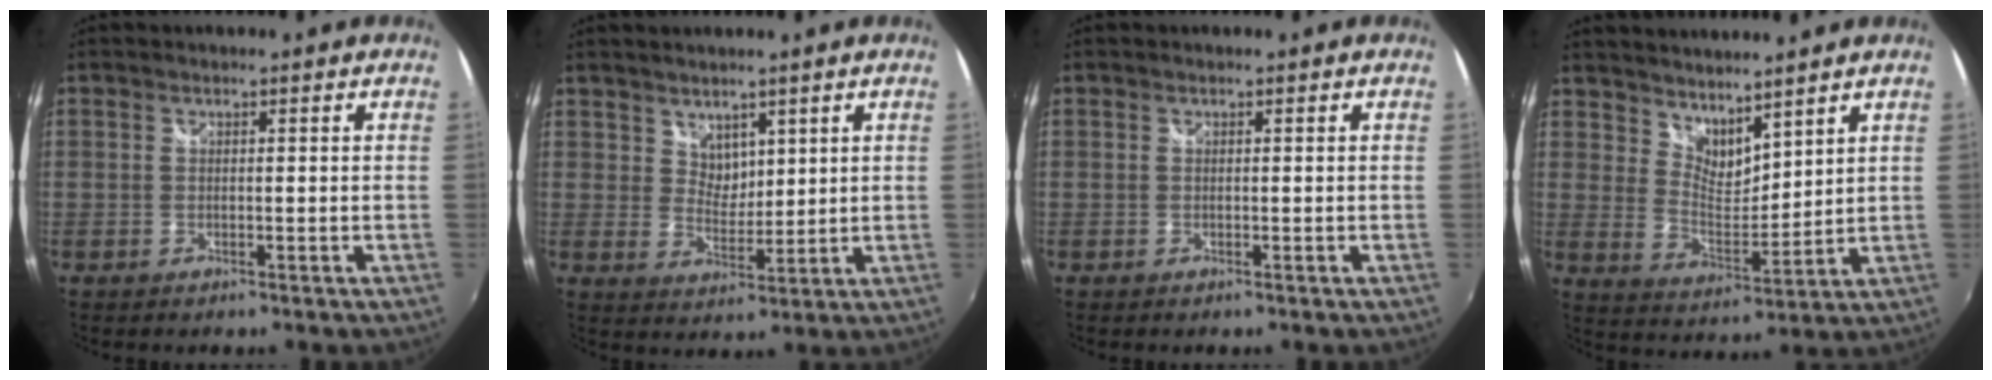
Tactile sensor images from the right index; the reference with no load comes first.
{"total": 4.0, "force": [2.8, 2.7, 1.1], "torque": [-0.008, 0.002, 0.054]}
{"total": 0.0}
{"total": 7.9, "force": [6.8, 2.7, 3.0], "torque": [-0.044, -0.004, 0.127]}